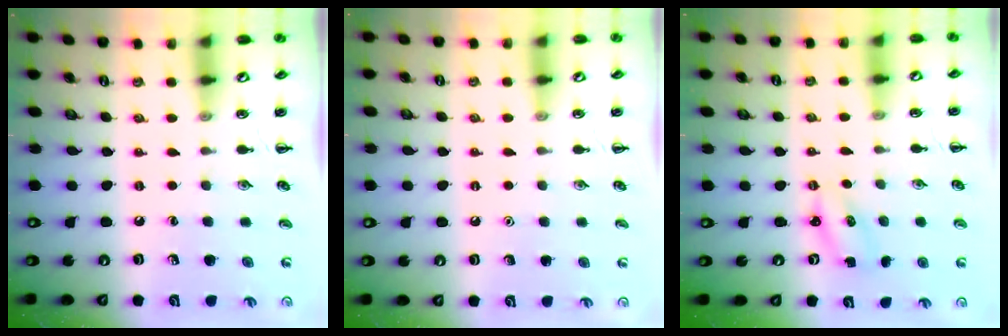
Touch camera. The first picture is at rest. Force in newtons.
{"total": 1.6, "press": 1.6, "slide": 0.1}
{"total": 2.4, "press": 2.3, "slide": 0.6}